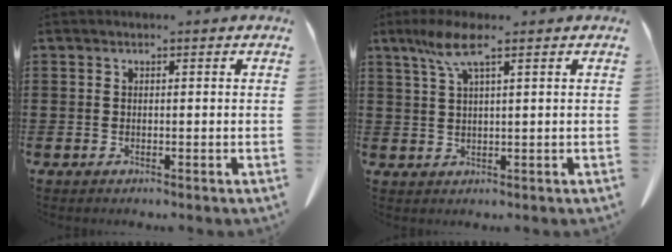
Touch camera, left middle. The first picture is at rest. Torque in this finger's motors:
{"motor_torque": [1.04, -0.19, 0.20, 0.13]}